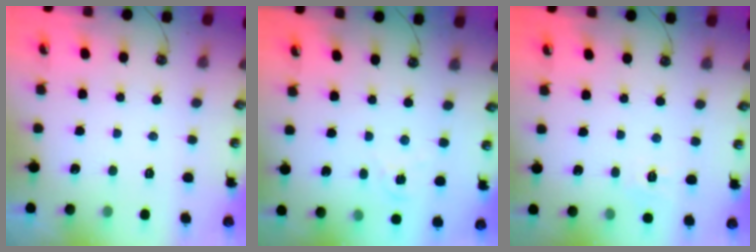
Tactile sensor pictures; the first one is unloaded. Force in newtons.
{"total": 2.2, "press": 2.2, "slide": 0.3}
{"total": 2.9, "press": 2.9, "slide": 0.3}